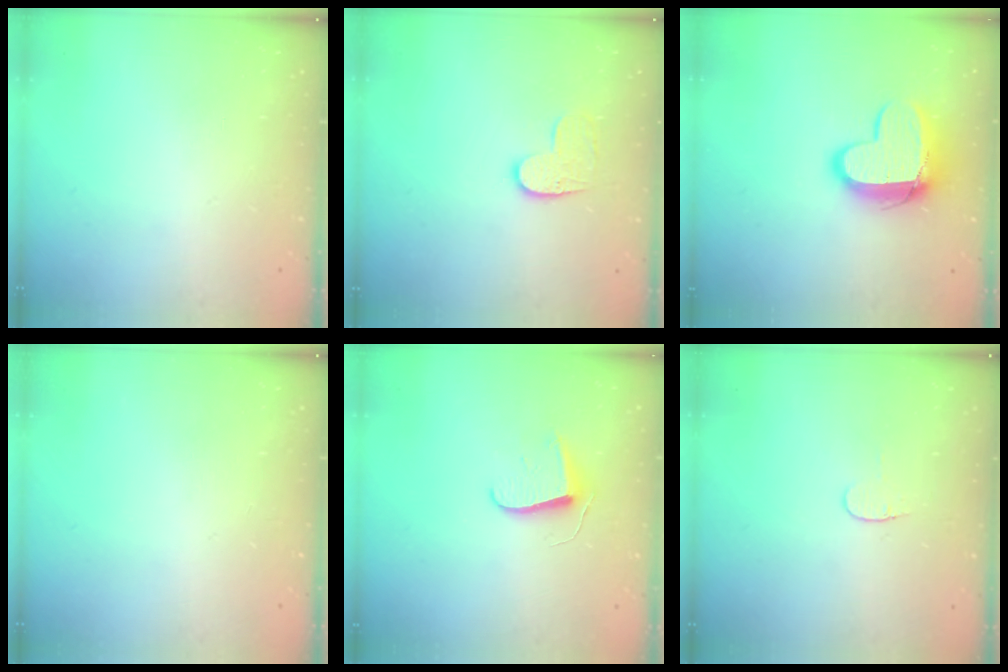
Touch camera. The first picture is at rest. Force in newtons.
{"total": 7.0, "press": 7.0, "slide": 0.2}
{"total": 13.2, "press": 13.2, "slide": 1.2}
{"total": 0.0}
{"total": 7.1, "press": 7.1, "slide": 0.5}
{"total": 3.4, "press": 3.3, "slide": 0.4}